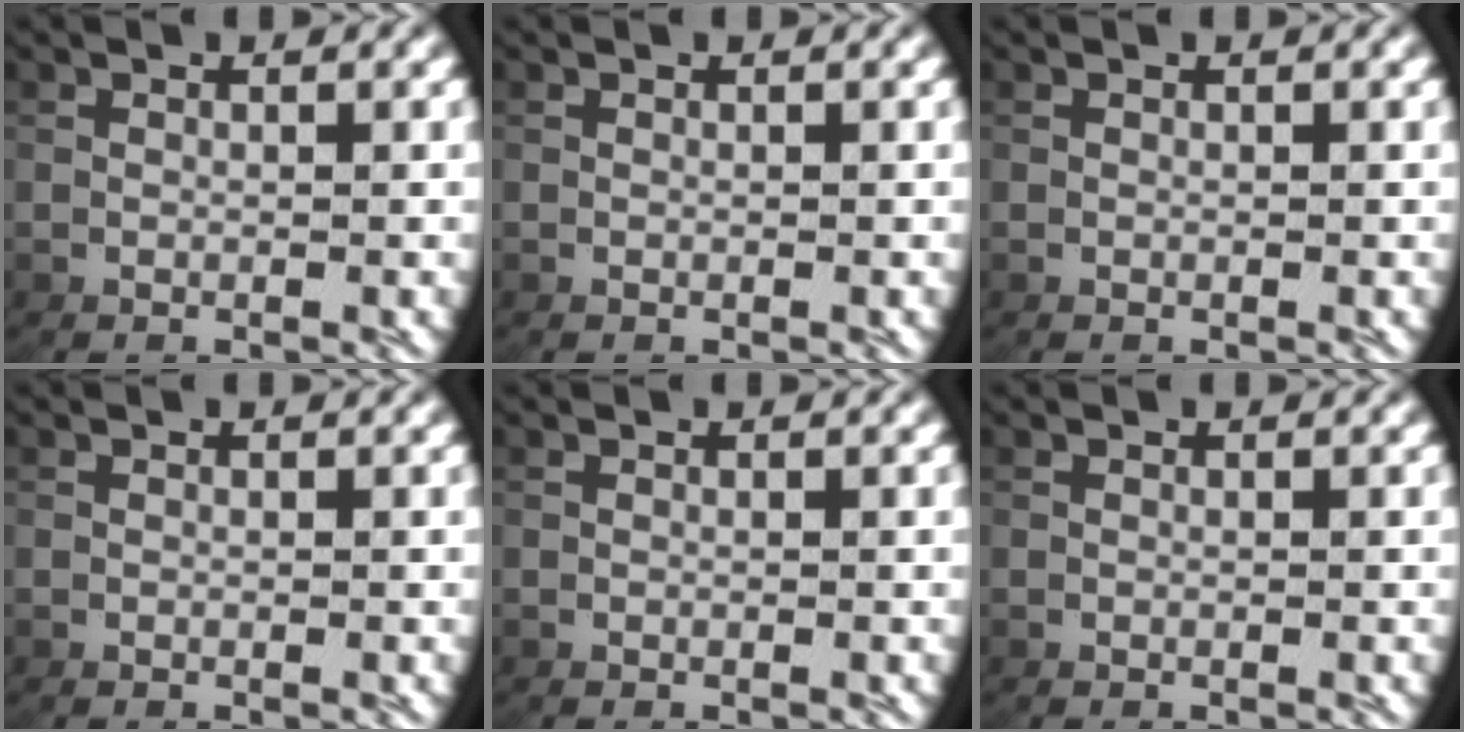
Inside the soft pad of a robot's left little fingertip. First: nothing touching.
{"total": 0.0}
{"total": 0.0}
{"total": 0.0}
{"total": 0.0}
{"total": 0.0}